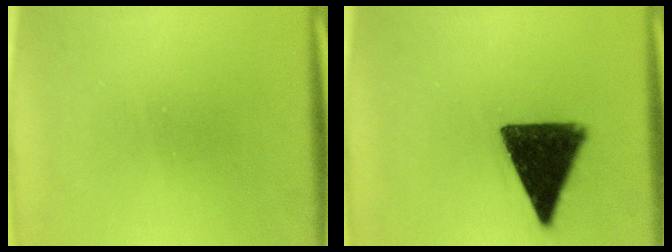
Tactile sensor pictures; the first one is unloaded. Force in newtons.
{"total": 12.9}